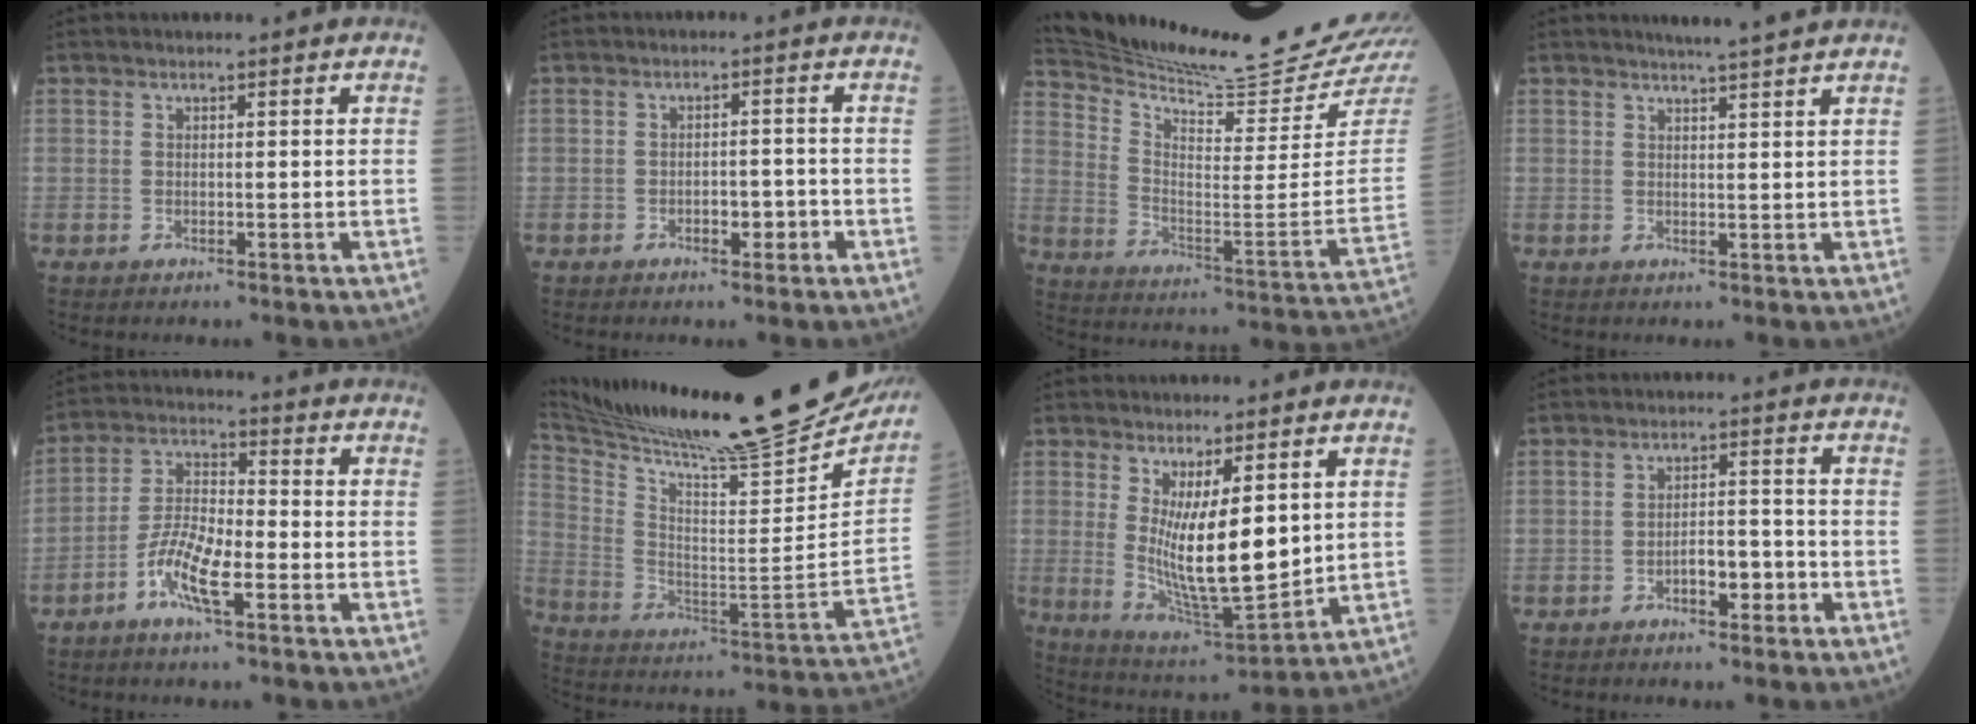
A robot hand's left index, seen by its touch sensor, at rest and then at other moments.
{"total": 2.9, "force": [-1.6, 1.1, 2.2], "torque": [-0.031, 0.006, -0.024]}
{"total": 21.7, "force": [20.5, -1.9, 6.7], "torque": [-0.138, -0.115, 0.304]}
{"total": 4.4, "force": [3.9, -0.9, 1.9], "torque": [-0.028, 0.001, 0.049]}
{"total": 8.5, "force": [-4.0, 2.0, 7.2], "torque": [-0.151, 0.001, -0.079]}
{"total": 30.8, "force": [27.1, 1.6, 14.5], "torque": [-0.255, -0.093, 0.388]}
{"total": 11.5, "force": [1.8, 2.7, 11.0], "torque": [-0.196, -0.026, 0.042]}
{"total": 4.2, "force": [-2.3, 1.4, 3.3], "torque": [-0.052, 0.011, -0.040]}